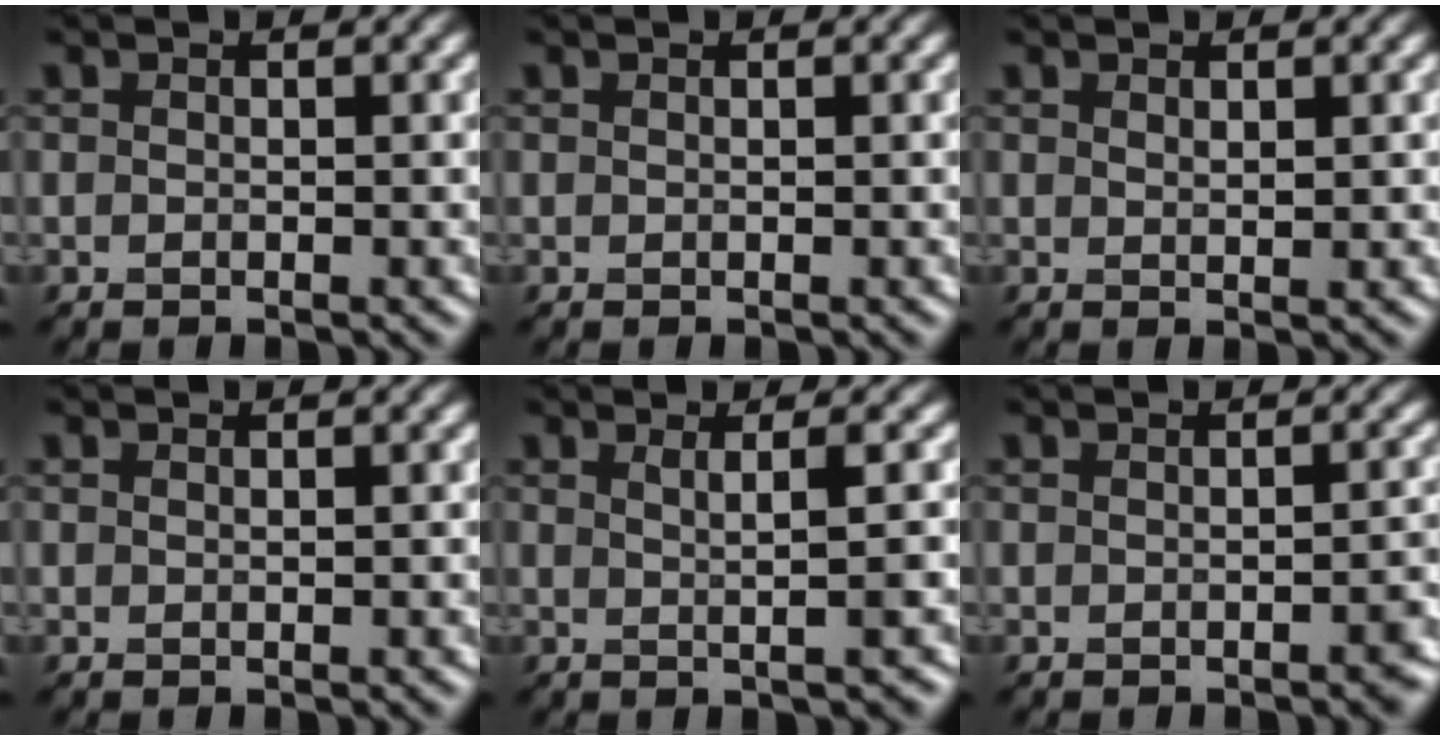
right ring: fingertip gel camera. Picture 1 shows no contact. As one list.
[{"total": 0.0}, {"total": 0.7, "force": [0.5, 0.2, 0.4], "torque": [-0.006, 0.002, 0.010]}, {"total": 0.0}, {"total": 3.0, "force": [0.9, 1.1, 2.7], "torque": [-0.022, 0.011, -0.006]}, {"total": 1.4, "force": [-0.7, 0.3, 1.1], "torque": [-0.009, 0.005, -0.008]}]